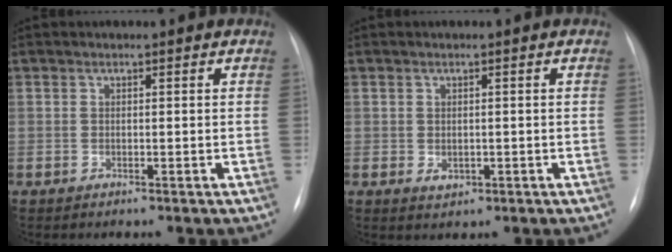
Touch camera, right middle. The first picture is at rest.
{"total": 1.6, "force": [-0.3, 1.2, 1.0], "torque": [-0.016, -0.002, 0.002]}